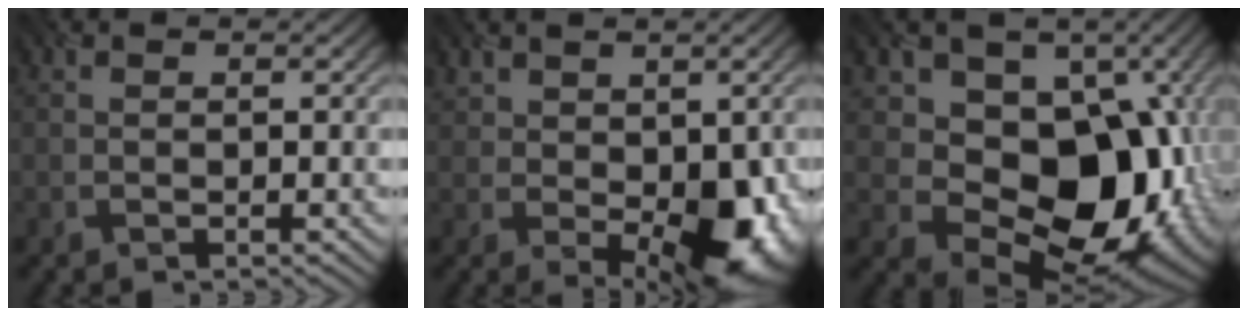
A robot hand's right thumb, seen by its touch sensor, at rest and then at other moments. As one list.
[{"total": 9.4, "force": [-1.0, 6.0, 7.3], "torque": [-0.116, -0.033, 0.007]}, {"total": 16.2, "force": [0.5, 12.4, 10.4], "torque": [-0.131, -0.024, 0.012]}]